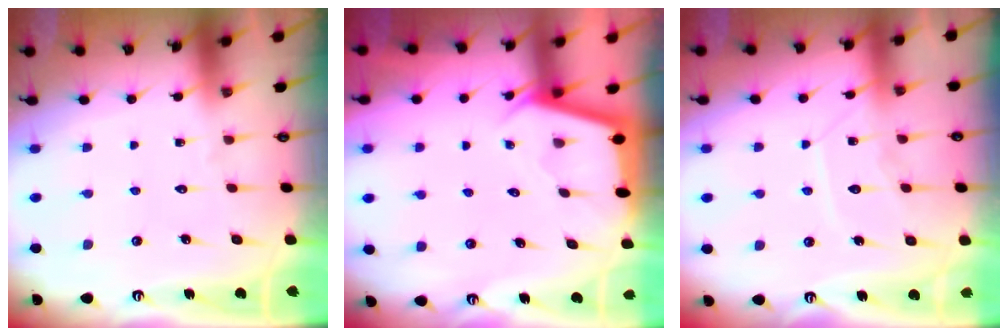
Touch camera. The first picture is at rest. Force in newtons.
{"total": 2.4, "press": 2.4, "slide": 0.2}
{"total": 9.8, "press": 9.8, "slide": 0.8}